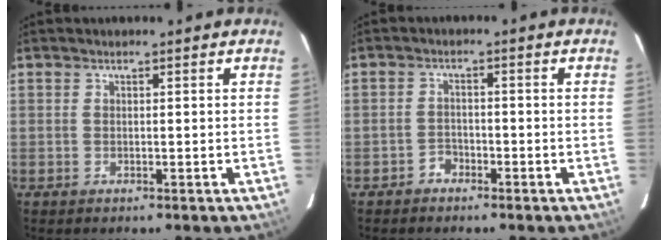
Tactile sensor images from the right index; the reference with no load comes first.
{"total": 2.2, "force": [-1.8, 1.2, 0.1], "torque": [-0.002, 0.005, -0.031]}